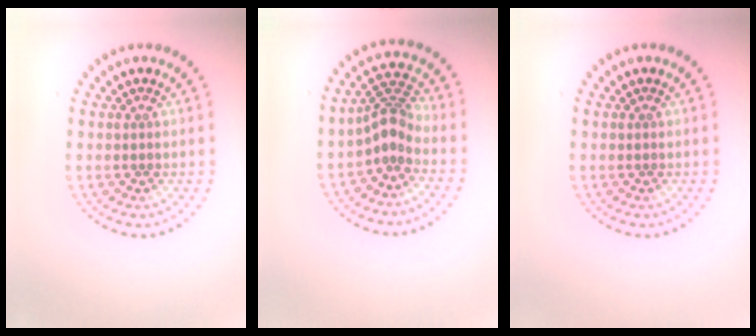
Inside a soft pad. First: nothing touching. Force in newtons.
{"total": 2.8, "press": 2.0, "slide": 1.9}
{"total": 0.0}